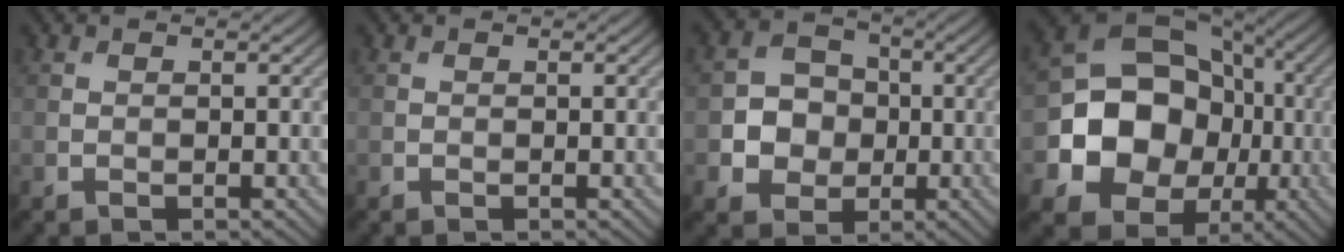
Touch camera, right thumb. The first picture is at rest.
{"total": 0.0}
{"total": 5.7, "force": [-0.7, 5.2, 2.4], "torque": [-0.038, 0.000, -0.034]}
{"total": 15.0, "force": [-2.6, 12.8, 7.3], "torque": [-0.153, -0.023, -0.063]}